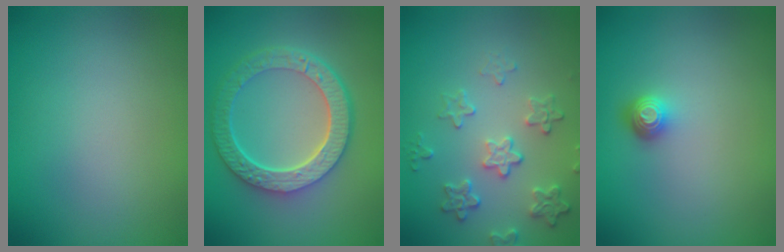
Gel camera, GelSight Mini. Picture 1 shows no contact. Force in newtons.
{"total": 6.5, "press": 5.0, "slide": 4.1}
{"total": 3.2, "press": 2.9, "slide": 1.3}
{"total": 1.7, "press": 1.3, "slide": 1.1}